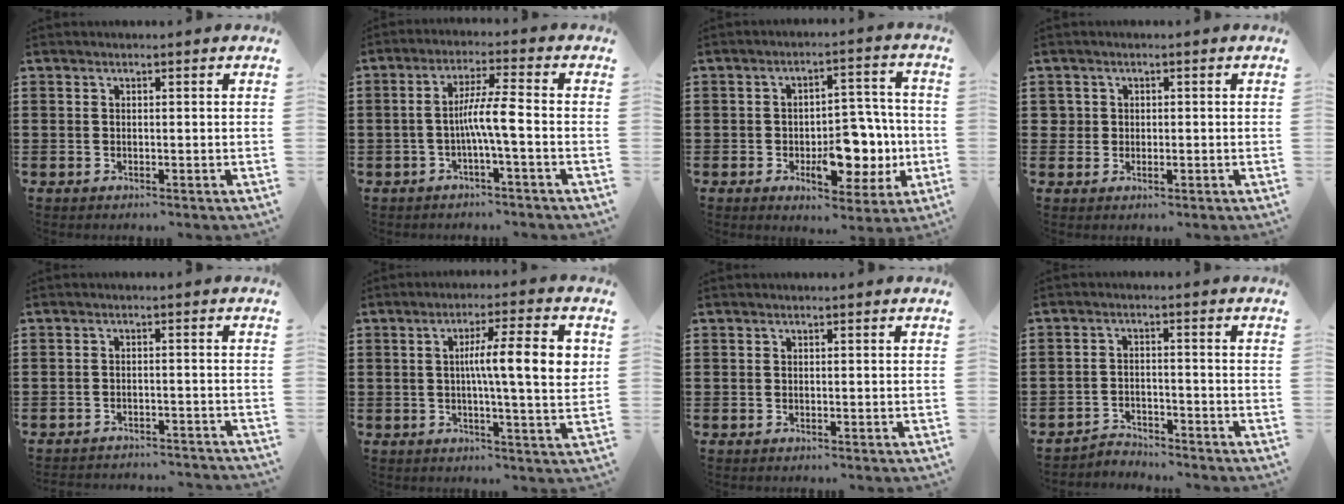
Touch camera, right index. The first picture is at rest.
{"total": 5.9, "force": [-1.4, 0.1, 5.8], "torque": [-0.103, 0.002, -0.030]}
{"total": 9.9, "force": [-2.6, 5.6, 7.7], "torque": [-0.099, 0.001, -0.041]}
{"total": 1.4, "force": [0.1, 1.4, 0.3], "torque": [-0.010, 0.008, 0.001]}
{"total": 2.2, "force": [-2.2, -0.1, 0.2], "torque": [-0.008, 0.000, -0.046]}
{"total": 10.5, "force": [1.6, 1.5, 10.2], "torque": [-0.164, -0.002, 0.015]}
{"total": 0.0}
{"total": 2.9, "force": [-2.9, 0.3, -0.1], "torque": [-0.007, 0.001, -0.063]}